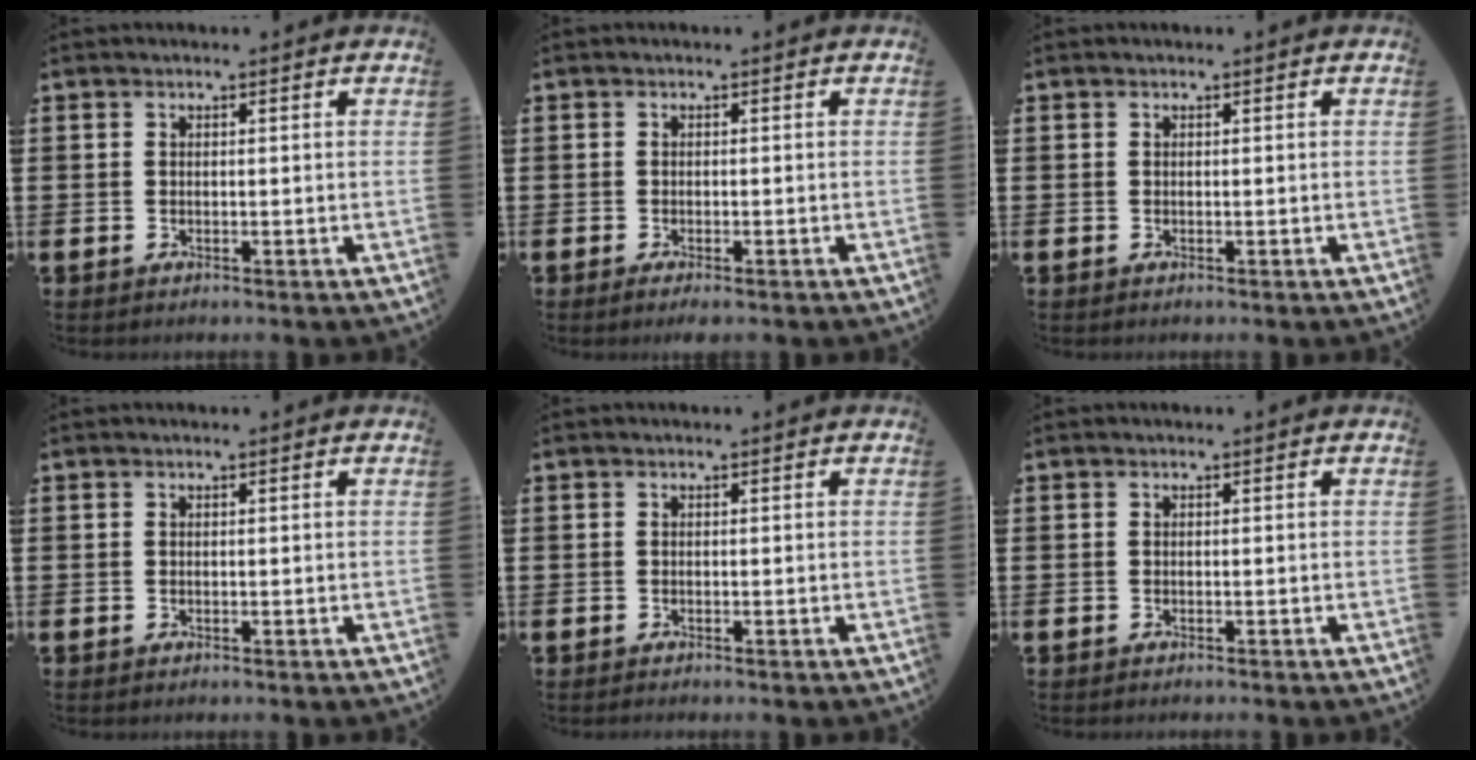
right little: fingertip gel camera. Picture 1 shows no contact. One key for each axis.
{"total": 0.9, "fx": -0.6, "fy": 0.1, "fz": 0.7, "tx": -0.013, "ty": -0.002, "tz": -0.011}
{"total": 0.0}
{"total": 0.0}
{"total": 0.0}
{"total": 0.0}